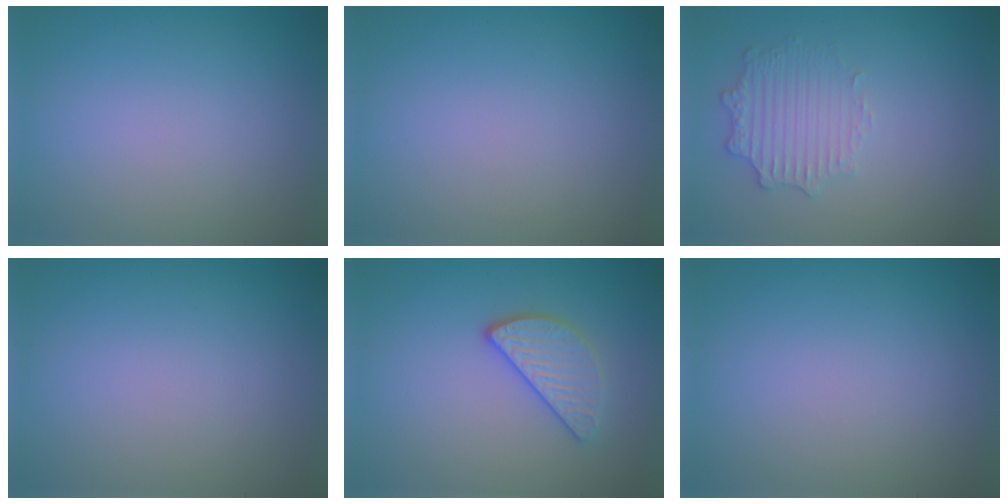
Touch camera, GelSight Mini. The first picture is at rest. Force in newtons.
{"total": 0.0}
{"total": 2.6, "press": 2.5, "slide": 0.7}
{"total": 0.0}
{"total": 2.8, "press": 2.6, "slide": 0.9}
{"total": 0.0}